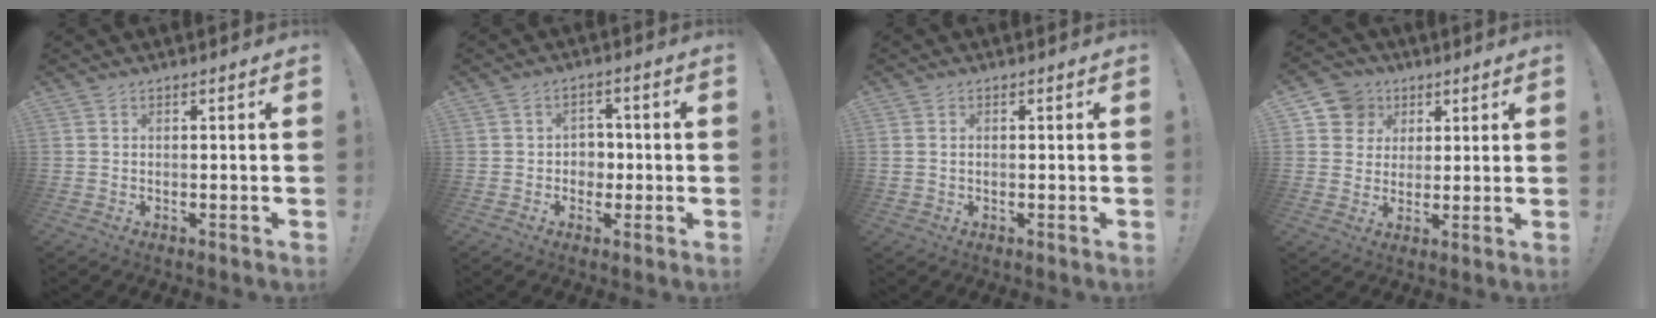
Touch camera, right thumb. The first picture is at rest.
{"total": 5.3, "force": [-0.3, 4.9, 2.1], "torque": [-0.031, 0.002, -0.005]}
{"total": 1.5, "force": [0.0, 1.3, 0.7], "torque": [-0.016, 0.005, 0.001]}
{"total": 9.1, "force": [3.5, 8.2, 1.9], "torque": [-0.027, -0.018, 0.071]}